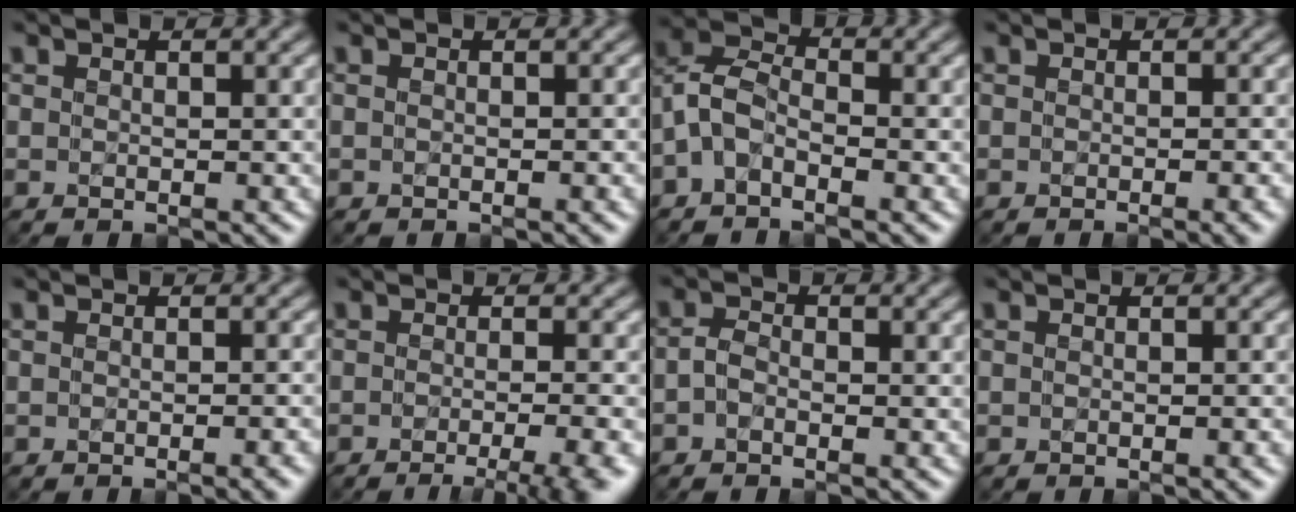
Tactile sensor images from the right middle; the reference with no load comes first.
{"total": 1.0, "force": [-0.4, 0.2, 0.9], "torque": [-0.008, 0.001, -0.007]}
{"total": 3.0, "force": [-1.7, 1.5, 1.9], "torque": [-0.052, 0.012, -0.040]}
{"total": 2.6, "force": [-0.7, 0.8, 2.3], "torque": [-0.013, 0.002, -0.004]}
{"total": 2.7, "force": [-0.9, 0.8, 2.4], "torque": [-0.009, 0.002, -0.006]}
{"total": 5.4, "force": [-2.7, 1.2, 4.5], "torque": [-0.042, -0.009, -0.029]}
{"total": 0.9, "force": [-0.7, 0.3, 0.4], "torque": [-0.019, 0.003, -0.013]}
{"total": 1.6, "force": [-0.5, 0.5, 1.4], "torque": [-0.009, 0.002, -0.005]}